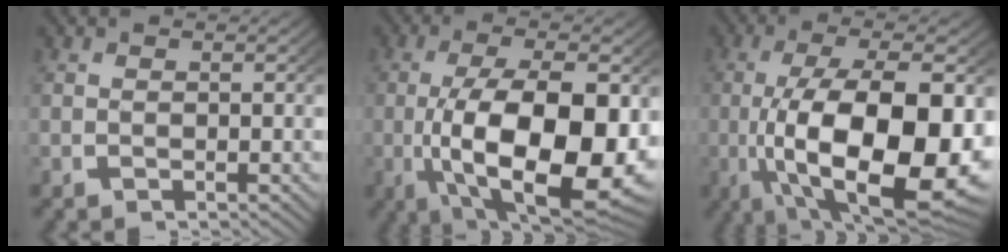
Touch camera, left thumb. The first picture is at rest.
{"total": 17.8, "force": [-2.8, 9.6, 14.8], "torque": [-0.291, -0.067, -0.004]}
{"total": 19.9, "force": [-3.4, 10.6, 16.5], "torque": [-0.324, -0.077, -0.006]}